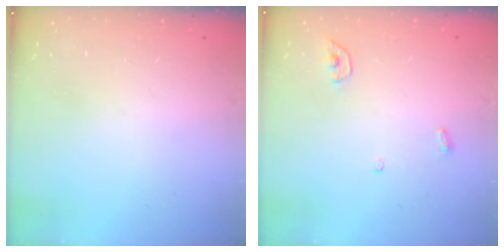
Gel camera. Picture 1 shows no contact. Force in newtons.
{"total": 3.5, "press": 3.5, "slide": 0.3}